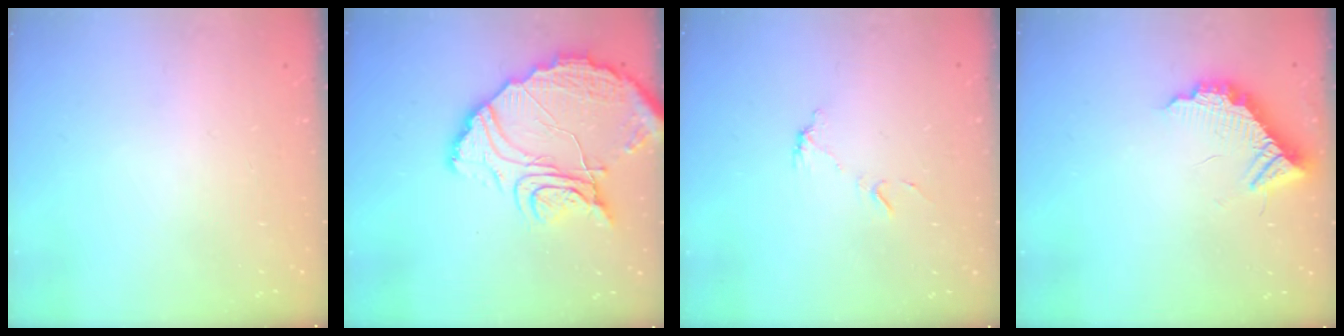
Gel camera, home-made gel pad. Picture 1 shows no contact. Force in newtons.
{"total": 18.0, "press": 17.9, "slide": 1.6}
{"total": 5.6, "press": 5.6, "slide": 0.4}
{"total": 12.0, "press": 12.0, "slide": 0.7}